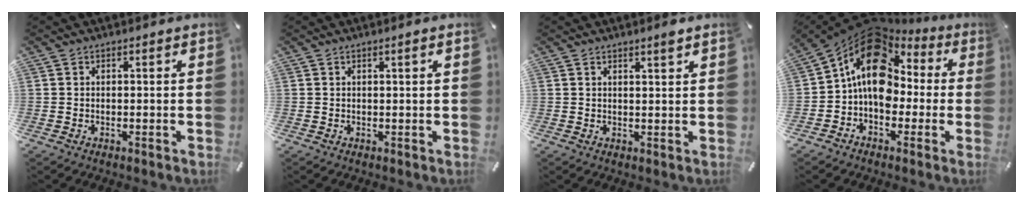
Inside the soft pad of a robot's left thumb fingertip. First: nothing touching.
{"total": 1.1, "force": [0.4, 0.0, 1.1], "torque": [-0.019, -0.001, 0.006]}
{"total": 2.1, "force": [1.6, 0.2, 1.3], "torque": [-0.027, -0.003, 0.029]}
{"total": 15.3, "force": [2.8, 11.5, 9.8], "torque": [-0.164, -0.012, 0.049]}